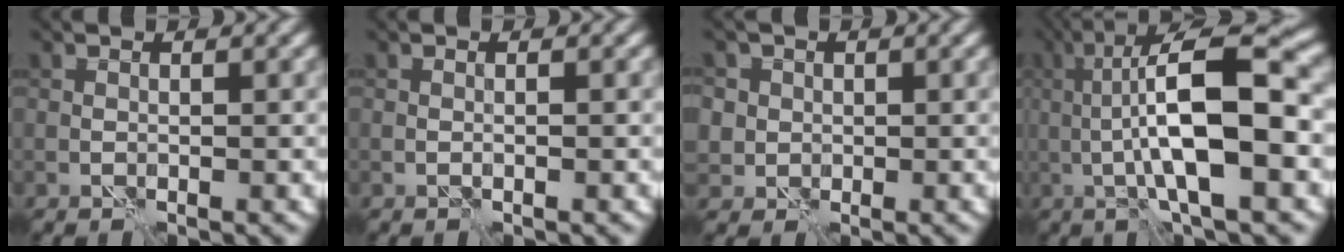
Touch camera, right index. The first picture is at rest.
{"total": 0.0}
{"total": 3.6, "force": [1.2, 3.2, 1.1], "torque": [-0.016, 0.011, 0.012]}
{"total": 10.5, "force": [-0.5, 2.6, 10.2], "torque": [-0.173, 0.016, -0.014]}